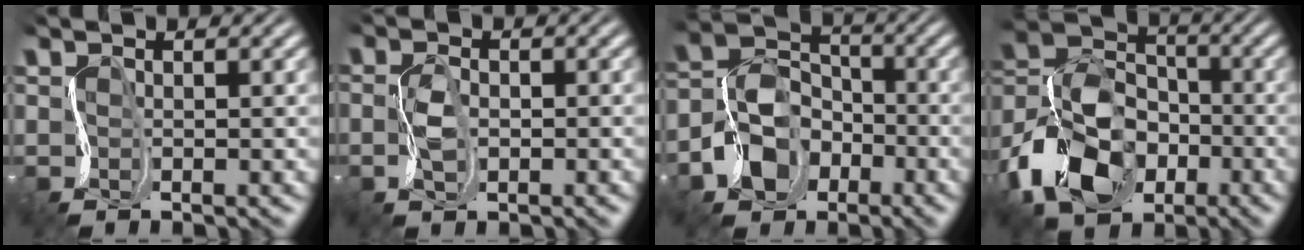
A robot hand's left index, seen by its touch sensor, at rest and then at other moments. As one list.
[{"total": 1.2, "force": [-0.3, 0.7, 0.9], "torque": [-0.040, 0.007, -0.007]}, {"total": 4.6, "force": [-2.3, 3.8, 1.1], "torque": [-0.030, 0.017, -0.058]}, {"total": 9.7, "force": [-4.9, 6.9, 4.8], "torque": [-0.118, 0.006, -0.111]}]